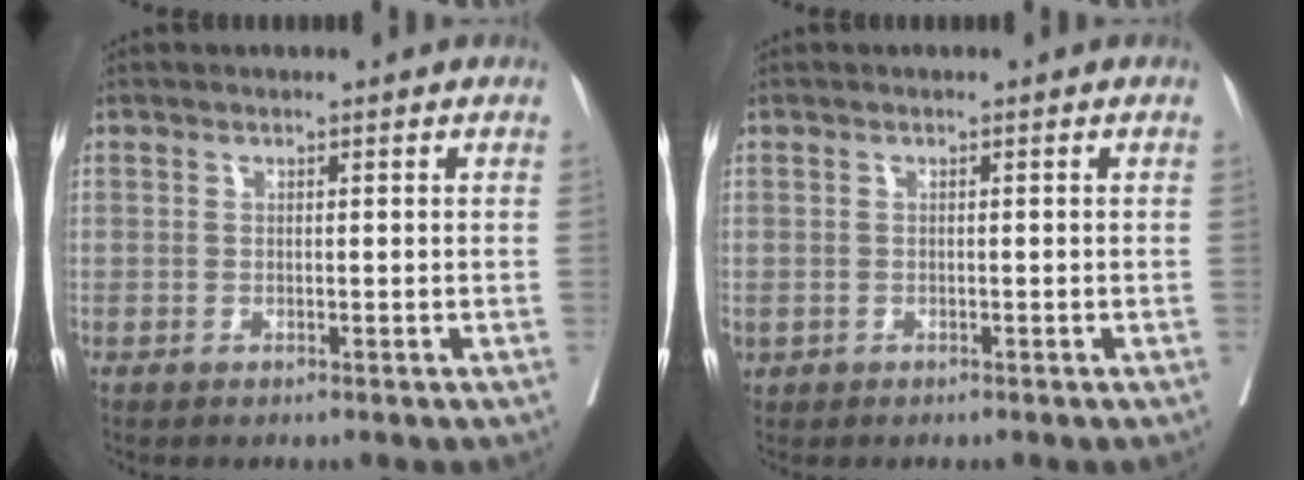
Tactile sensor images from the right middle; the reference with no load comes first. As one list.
[{"total": 0.5, "force": [-0.1, 0.5, 0.2], "torque": [-0.005, 0.004, 0.005]}]